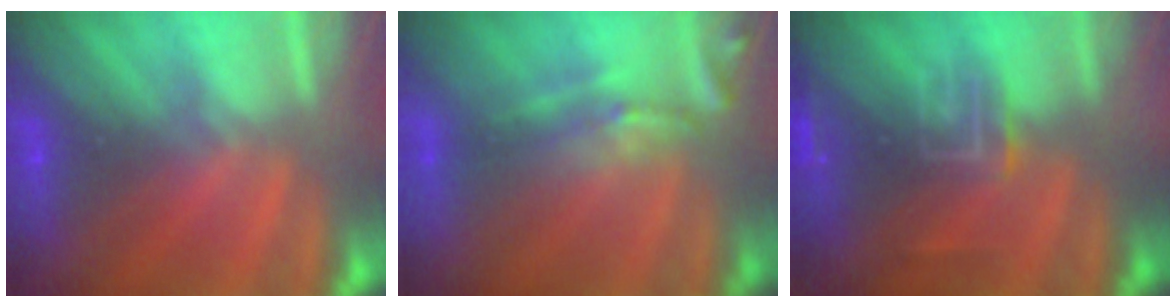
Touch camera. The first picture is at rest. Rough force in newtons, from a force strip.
{"total": 2.5}
{"total": 9.6}